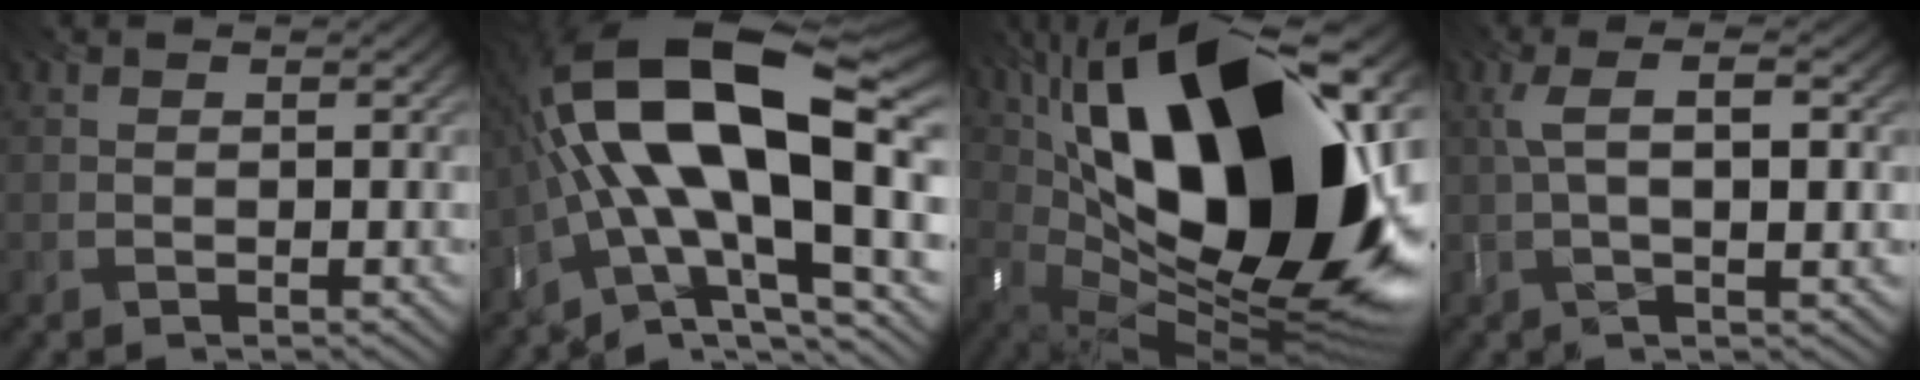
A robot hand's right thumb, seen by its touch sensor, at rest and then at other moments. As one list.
[{"total": 19.2, "force": [-0.2, 7.6, 17.6], "torque": [-0.310, 0.032, -0.016]}, {"total": 22.2, "force": [5.4, 10.4, 18.8], "torque": [-0.356, 0.043, 0.089]}, {"total": 4.4, "force": [0.6, 1.0, 4.2], "torque": [-0.091, 0.004, 0.014]}]